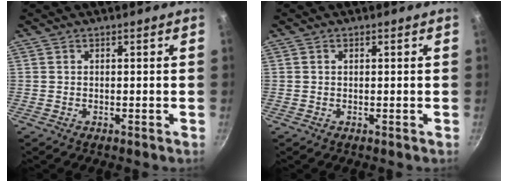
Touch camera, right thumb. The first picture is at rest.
{"total": 0.6, "force": [0.2, 0.5, 0.4], "torque": [-0.007, 0.003, 0.003]}